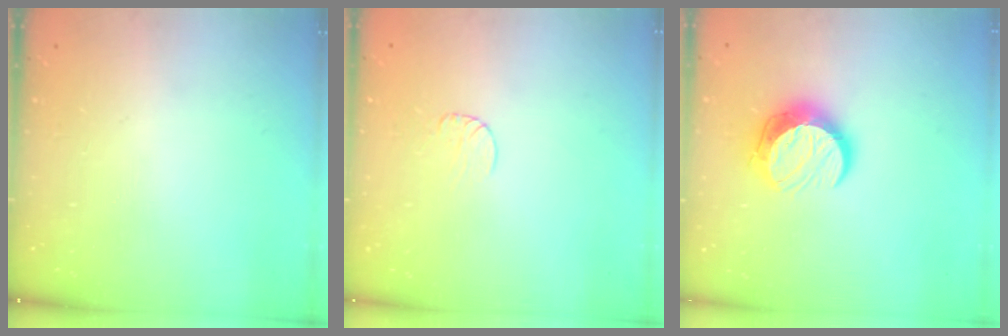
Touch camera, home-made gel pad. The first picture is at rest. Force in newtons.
{"total": 5.7, "press": 5.7, "slide": 0.5}
{"total": 11.0, "press": 11.0, "slide": 0.8}